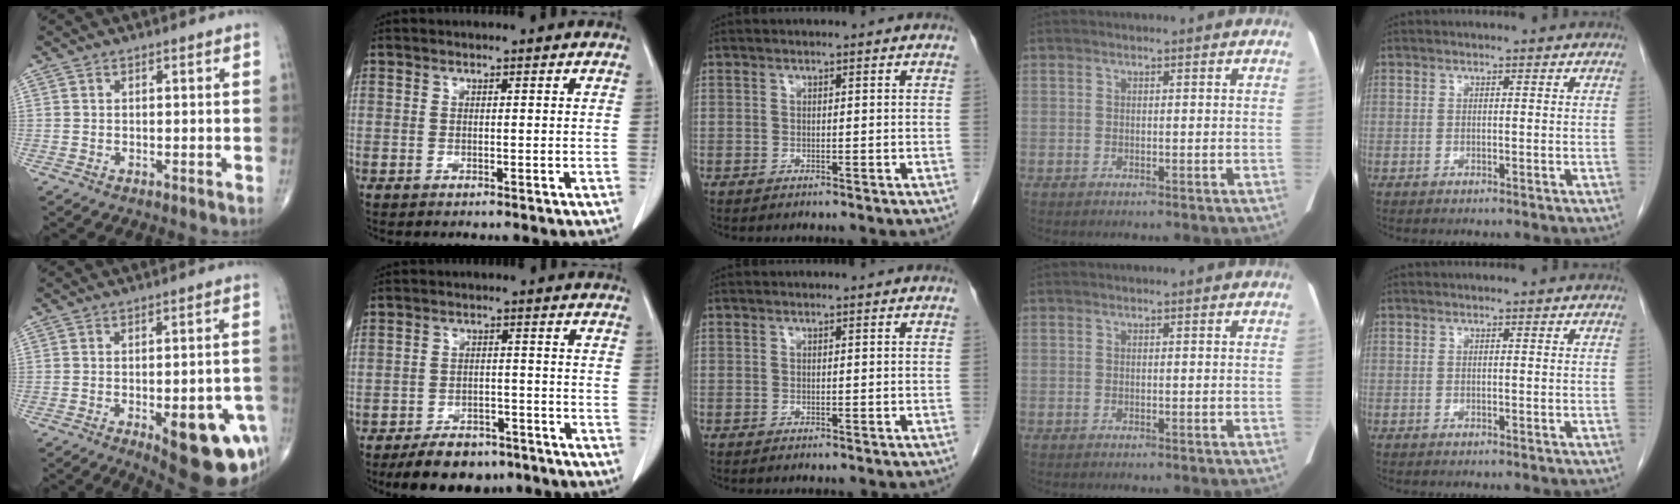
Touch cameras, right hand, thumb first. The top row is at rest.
{"thumb": {"total": 17.8, "force": [-7.2, 6.7, 14.9], "torque": [-0.121, 0.022, -0.074]}, "index": {"total": 8.9, "force": [-6.9, 4.4, 3.3], "torque": [-0.045, 0.005, -0.105]}}